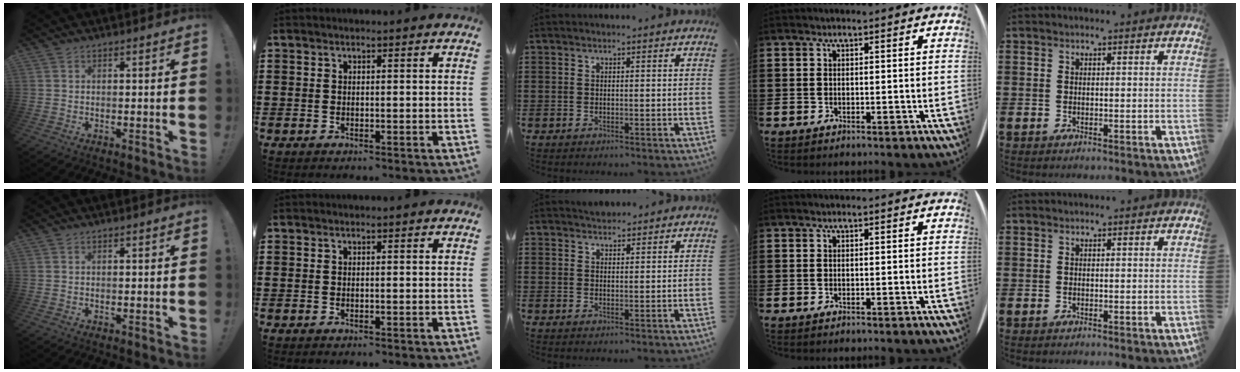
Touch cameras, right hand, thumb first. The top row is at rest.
{"middle": {"total": 1.6, "force": [1.5, 0.4, -0.2], "torque": [-0.002, 0.003, 0.031]}}